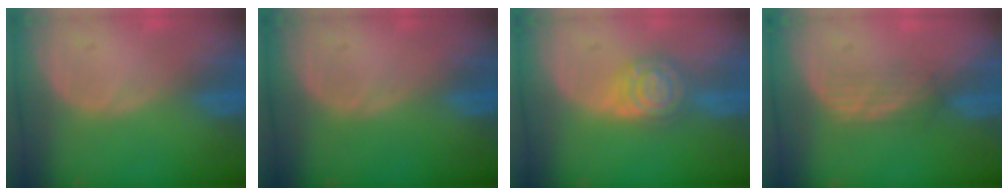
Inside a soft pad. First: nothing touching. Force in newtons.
{"total": 0.0}
{"total": 6.3, "press": 6.3, "slide": 0.4}
{"total": 2.9, "press": 2.6, "slide": 1.2}